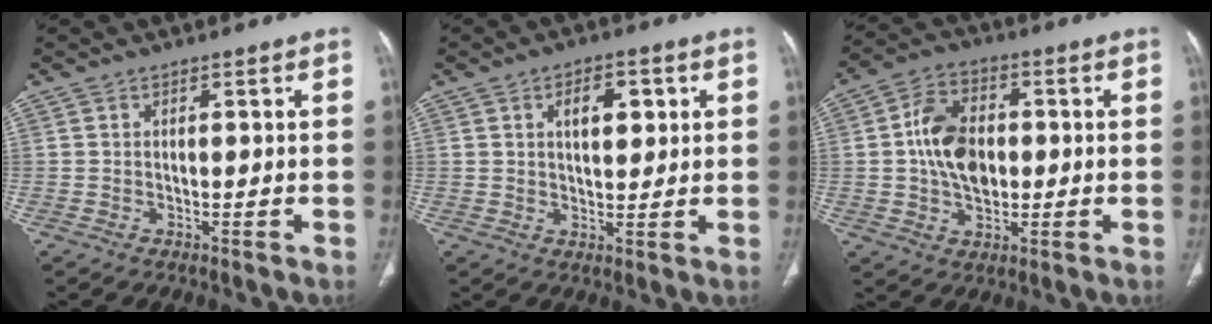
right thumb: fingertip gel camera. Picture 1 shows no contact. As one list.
[{"total": 6.7, "force": [2.2, 3.6, 5.2], "torque": [-0.059, -0.004, 0.035]}, {"total": 11.6, "force": [0.5, 7.8, 8.6], "torque": [-0.133, 0.011, 0.006]}]